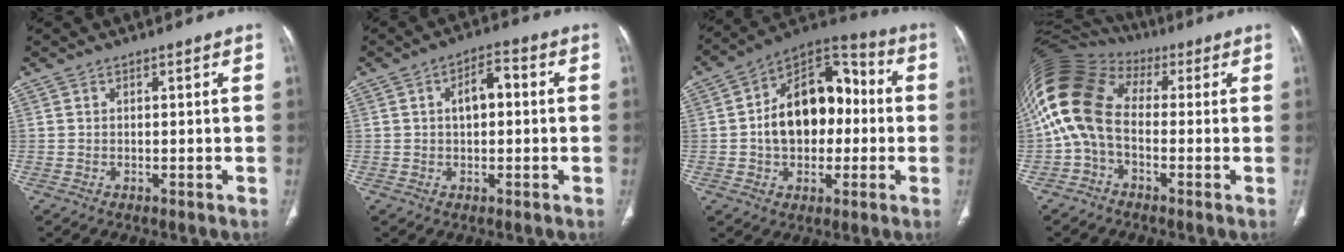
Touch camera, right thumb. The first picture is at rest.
{"total": 5.4, "force": [0.6, 3.0, 4.5], "torque": [-0.069, 0.020, 0.002]}
{"total": 18.0, "force": [-0.1, 12.0, 13.3], "torque": [-0.169, 0.042, -0.008]}
{"total": 15.3, "force": [-0.4, 10.4, 11.3], "torque": [-0.230, 0.049, -0.019]}